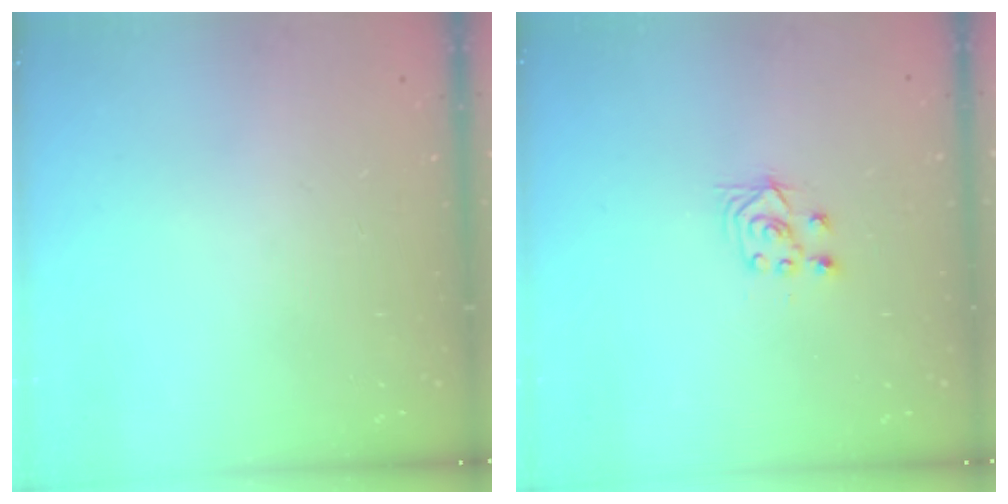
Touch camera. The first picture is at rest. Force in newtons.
{"total": 3.8, "press": 3.7, "slide": 0.9}